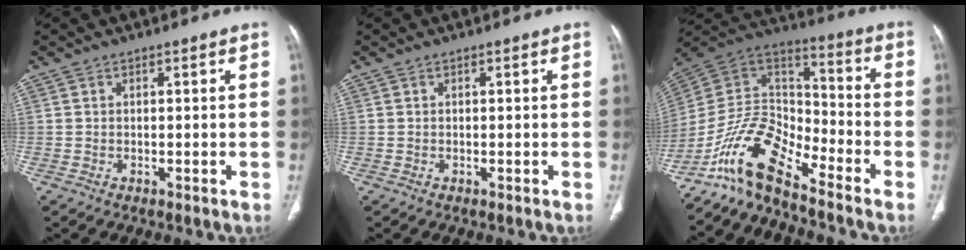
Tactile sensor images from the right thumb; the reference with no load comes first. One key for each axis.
{"total": 0.0}
{"total": 13.7, "fx": -10.8, "fy": 4.8, "fz": 7.1, "tx": -0.120, "ty": 0.096, "tz": -0.212}